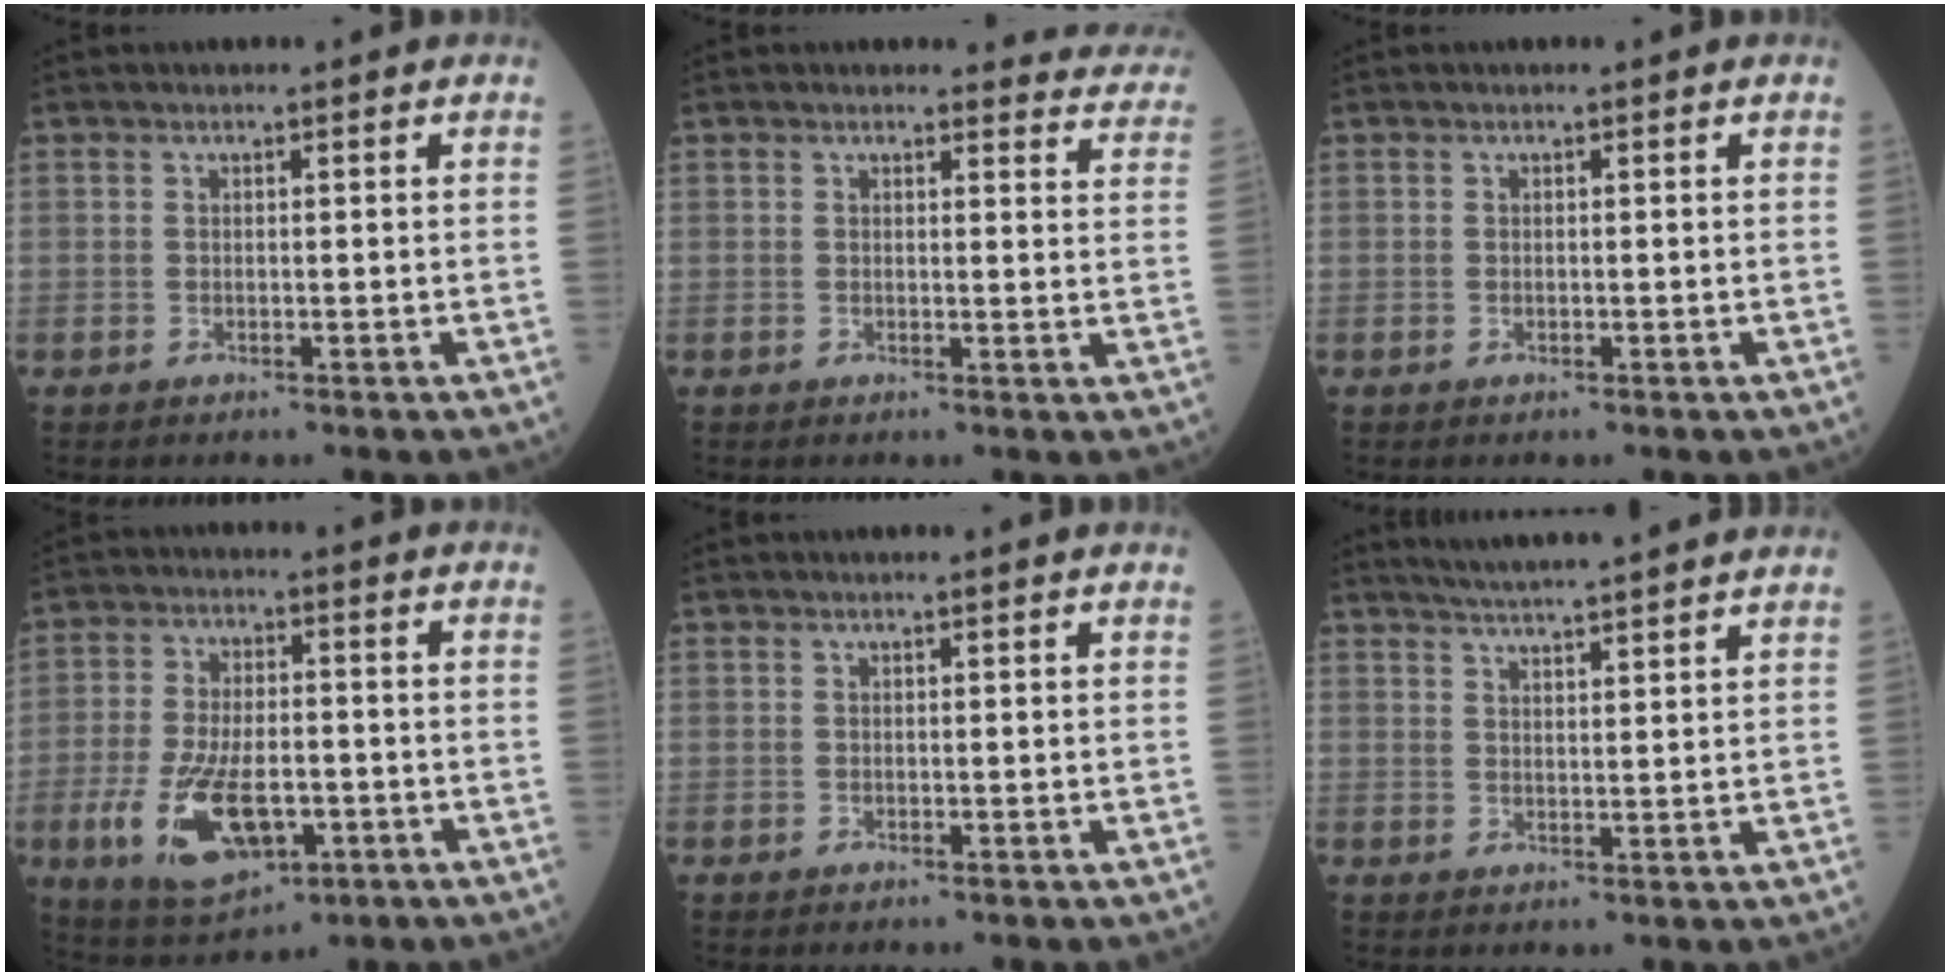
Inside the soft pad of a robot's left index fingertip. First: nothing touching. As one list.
[{"total": 7.3, "force": [7.1, 1.8, -0.3], "torque": [0.046, -0.030, 0.037]}, {"total": 0.0}, {"total": 12.4, "force": [-4.1, 5.8, 10.2], "torque": [-0.201, -0.005, -0.062]}, {"total": 0.7, "force": [0.6, -0.1, 0.3], "torque": [-0.012, -0.003, 0.011]}, {"total": 13.0, "force": [11.8, -0.2, 5.5], "torque": [-0.087, 0.017, 0.153]}]